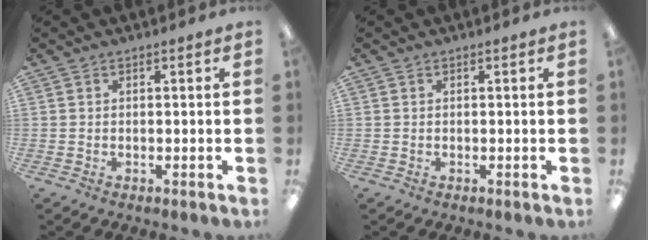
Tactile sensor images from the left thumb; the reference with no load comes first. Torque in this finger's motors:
{"motor_torque": [0.00, 0.00, 0.04, -0.04, 0.00]}